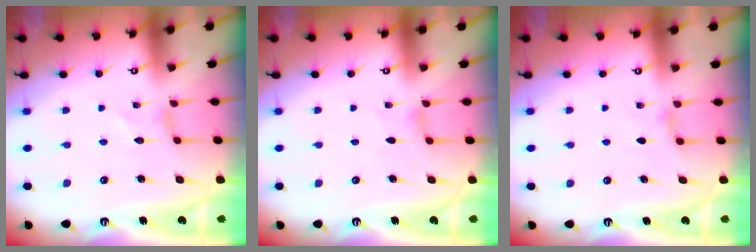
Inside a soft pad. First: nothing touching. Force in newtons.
{"total": 0.7, "press": 0.6, "slide": 0.3}
{"total": 2.4, "press": 2.3, "slide": 0.4}